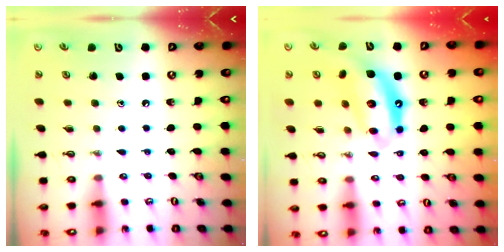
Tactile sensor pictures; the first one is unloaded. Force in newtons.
{"total": 12.8, "press": 12.8, "slide": 1.1}